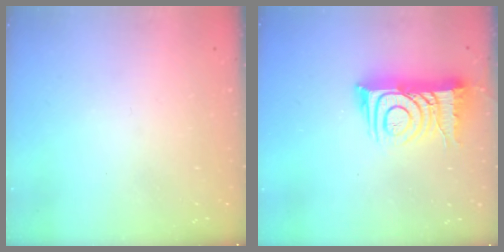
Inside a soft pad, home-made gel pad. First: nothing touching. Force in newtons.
{"total": 14.0, "press": 14.0, "slide": 1.0}